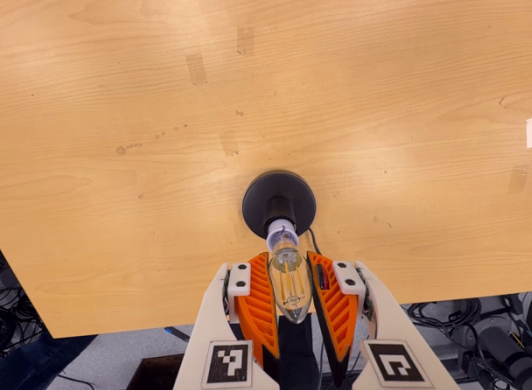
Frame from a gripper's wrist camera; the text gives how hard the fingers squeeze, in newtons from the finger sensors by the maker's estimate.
{"total": 15.5, "left": 16.5, "right": 14.4}